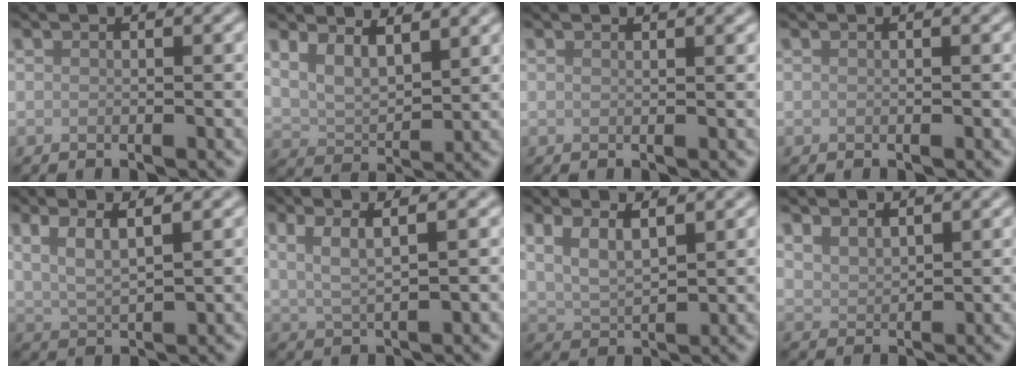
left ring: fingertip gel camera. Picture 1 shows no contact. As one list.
[{"total": 3.9, "force": [2.4, 1.8, 2.5], "torque": [-0.056, -0.006, 0.045]}, {"total": 1.0, "force": [0.8, 0.3, 0.5], "torque": [-0.004, 0.000, 0.011]}, {"total": 0.0}, {"total": 4.0, "force": [2.0, 1.3, 3.2], "torque": [-0.064, 0.007, 0.032]}, {"total": 3.3, "force": [1.5, 0.8, 2.9], "torque": [-0.052, 0.001, 0.029]}, {"total": 3.7, "force": [2.1, 1.5, 2.7], "torque": [-0.060, -0.002, 0.041]}, {"total": 3.0, "force": [2.6, 1.2, 0.9], "torque": [-0.027, 0.002, 0.050]}]